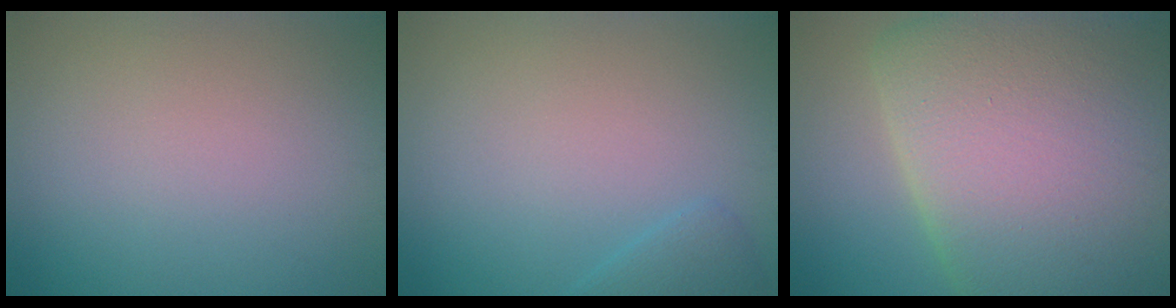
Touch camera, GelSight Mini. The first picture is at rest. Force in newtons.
{"total": 1.4, "press": 1.4, "slide": 0.1}
{"total": 17.0, "press": 17.0, "slide": 0.7}